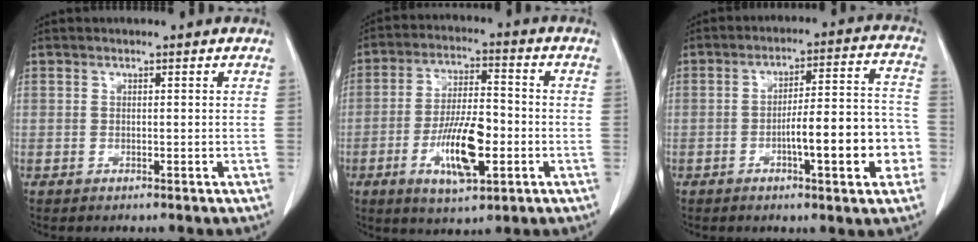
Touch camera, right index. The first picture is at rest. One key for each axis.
{"total": 11.4, "fx": -3.5, "fy": 3.4, "fz": 10.3, "tx": -0.197, "ty": -0.002, "tz": -0.058}
{"total": 12.6, "fx": -3.7, "fy": 2.3, "fz": 11.8, "tx": -0.166, "ty": 0.026, "tz": -0.051}